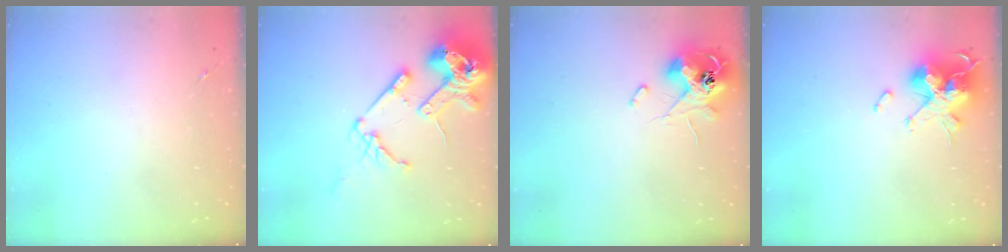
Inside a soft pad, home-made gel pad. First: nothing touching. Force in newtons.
{"total": 17.6, "press": 17.4, "slide": 2.3}
{"total": 12.4, "press": 12.4, "slide": 1.0}
{"total": 15.3, "press": 15.1, "slide": 2.4}